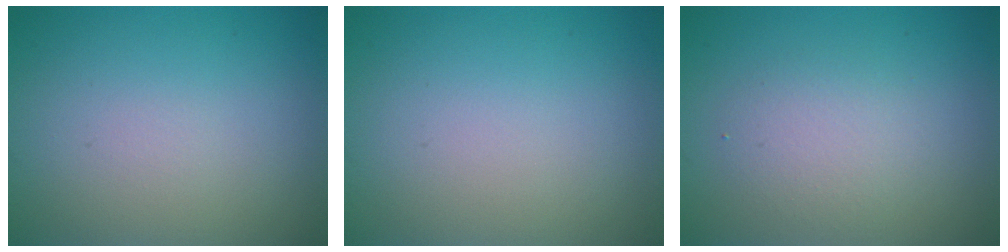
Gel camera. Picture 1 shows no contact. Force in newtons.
{"total": 0.0}
{"total": 2.5, "press": 2.5, "slide": 0.2}